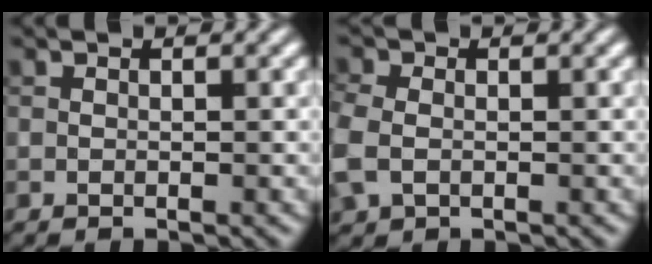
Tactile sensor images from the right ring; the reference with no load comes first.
{"total": 3.5, "force": [-0.6, 2.8, 2.1], "torque": [-0.068, -0.002, -0.017]}